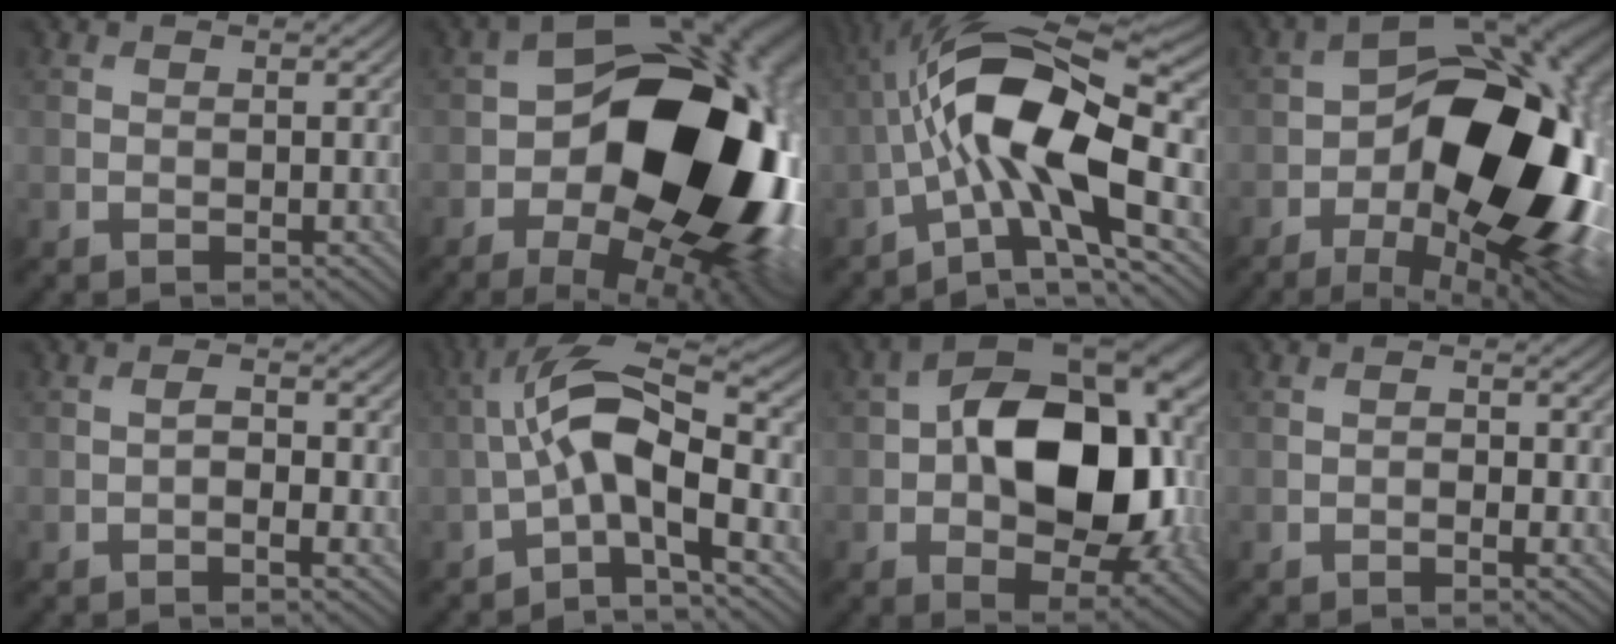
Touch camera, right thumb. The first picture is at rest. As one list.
[{"total": 23.0, "force": [-2.6, 14.1, 18.0], "torque": [-0.287, -0.034, -0.019]}, {"total": 15.5, "force": [-2.3, 5.4, 14.3], "torque": [-0.254, 0.016, -0.057]}, {"total": 22.2, "force": [-3.6, 11.8, 18.4], "torque": [-0.285, -0.015, -0.047]}, {"total": 2.4, "force": [-0.5, 0.7, 2.3], "torque": [-0.043, -0.003, -0.008]}, {"total": 9.5, "force": [-2.2, 2.9, 8.8], "torque": [-0.164, 0.018, -0.055]}, {"total": 16.9, "force": [0.9, 10.5, 13.1], "torque": [-0.198, -0.001, 0.017]}, {"total": 1.7, "force": [-0.3, 0.6, 1.5], "torque": [-0.024, -0.001, -0.006]}]